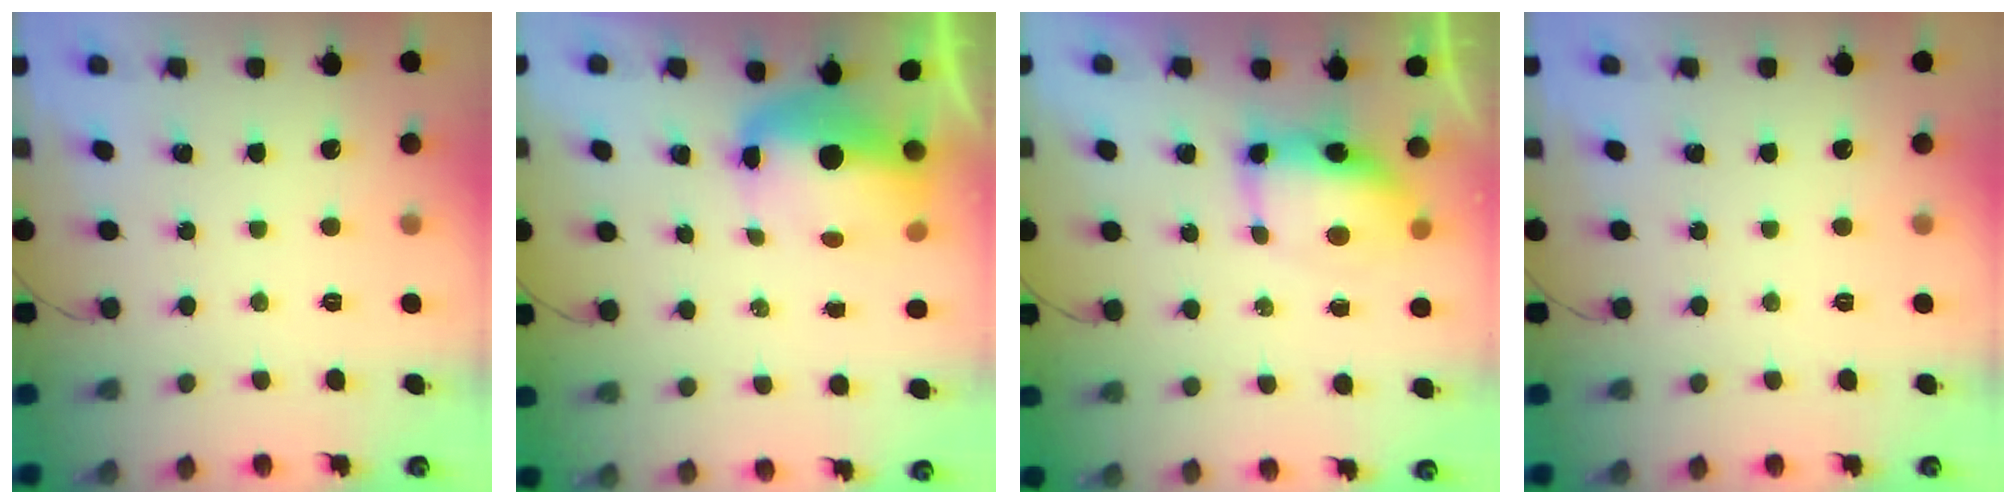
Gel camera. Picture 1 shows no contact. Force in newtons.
{"total": 7.9, "press": 7.7, "slide": 1.8}
{"total": 8.4, "press": 8.2, "slide": 1.9}
{"total": 0.0}